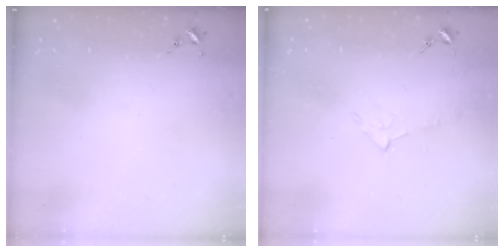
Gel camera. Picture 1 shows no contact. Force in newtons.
{"total": 4.7, "press": 4.7, "slide": 0.5}